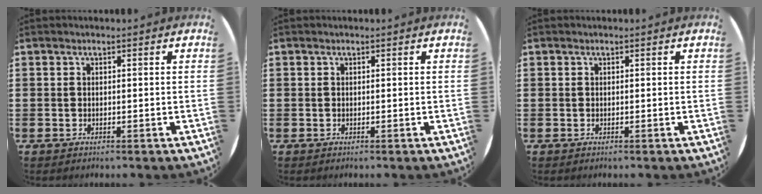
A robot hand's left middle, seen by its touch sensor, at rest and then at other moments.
{"total": 0.0}
{"total": 0.0}